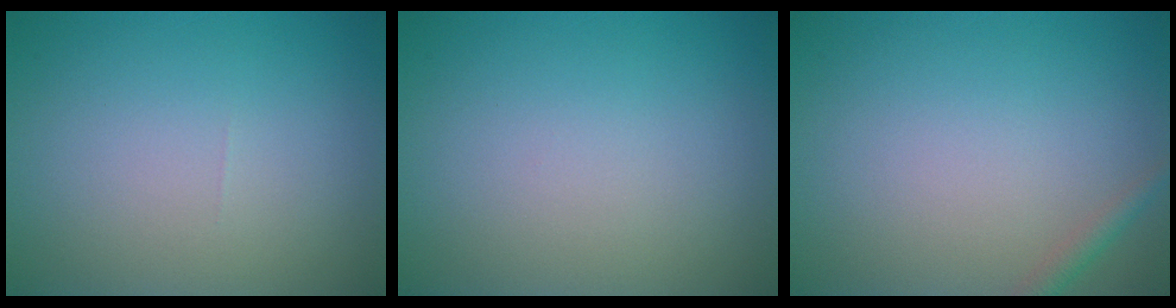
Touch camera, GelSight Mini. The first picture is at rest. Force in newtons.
{"total": 0.0}
{"total": 1.2, "press": 1.2, "slide": 0.0}